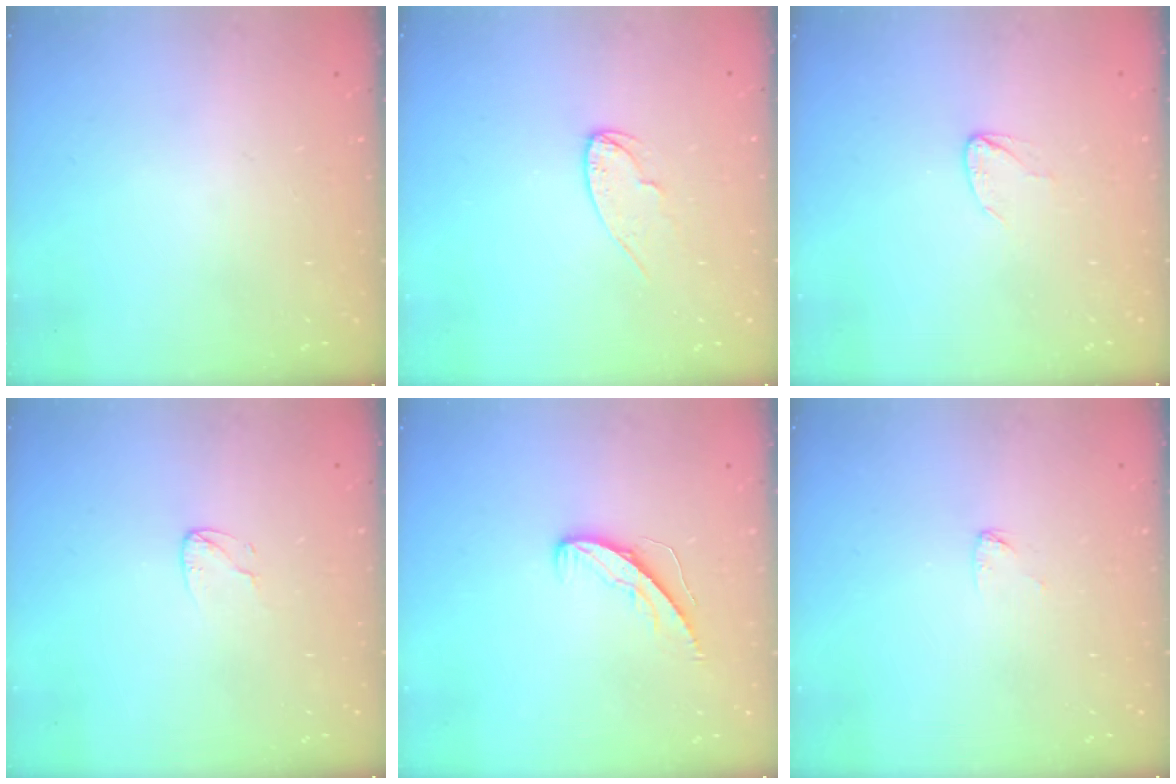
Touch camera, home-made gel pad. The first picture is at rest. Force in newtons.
{"total": 6.6, "press": 6.6, "slide": 0.6}
{"total": 2.7, "press": 2.7, "slide": 0.3}
{"total": 4.0, "press": 3.9, "slide": 0.3}
{"total": 5.8, "press": 5.7, "slide": 0.5}
{"total": 3.1, "press": 3.1, "slide": 0.2}